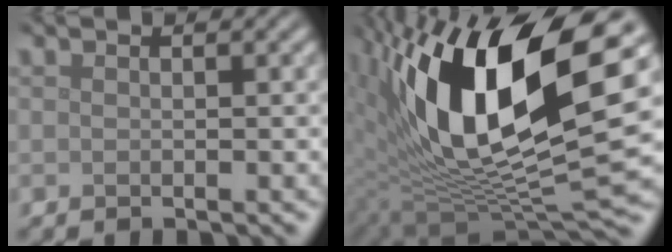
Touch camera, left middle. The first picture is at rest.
{"total": 17.0, "force": [5.0, 6.6, 14.9], "torque": [-0.270, -0.001, 0.080]}